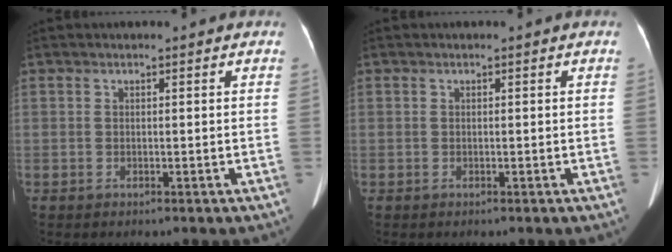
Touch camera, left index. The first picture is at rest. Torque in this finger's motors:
{"motor_torque": [0.02, 0.02, 0.03, 0.00]}